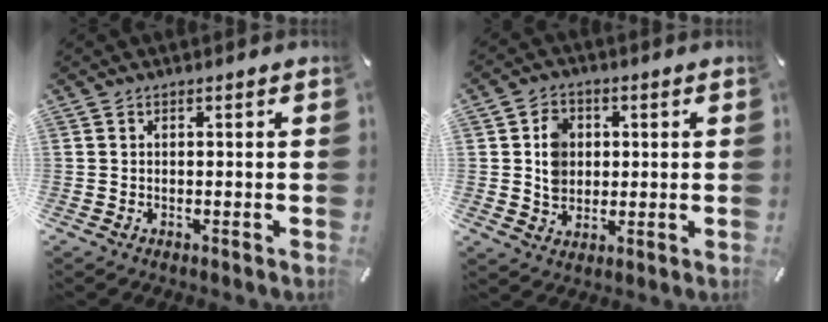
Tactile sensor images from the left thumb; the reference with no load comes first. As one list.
[{"total": 7.0, "force": [0.8, 6.2, 3.1], "torque": [-0.047, 0.007, 0.014]}]